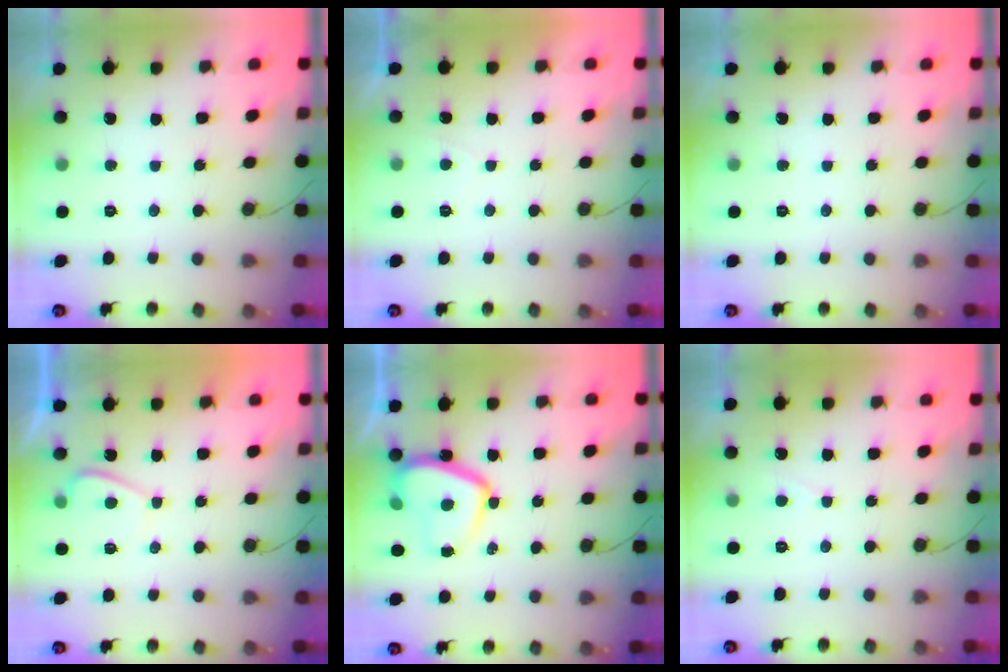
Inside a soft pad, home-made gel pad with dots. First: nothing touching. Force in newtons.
{"total": 0.9, "press": 0.7, "slide": 0.5}
{"total": 0.0}
{"total": 1.8, "press": 1.7, "slide": 0.6}
{"total": 11.0, "press": 10.9, "slide": 1.1}
{"total": 2.1, "press": 2.1, "slide": 0.4}